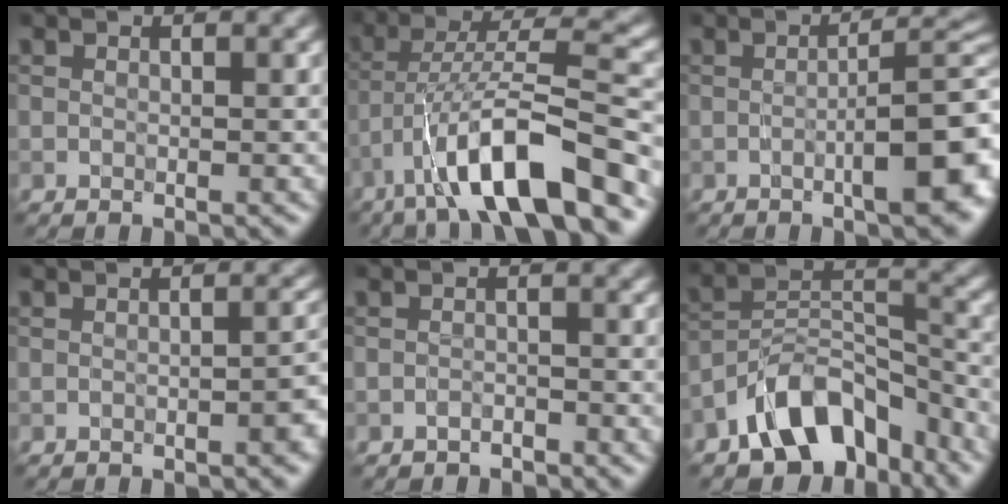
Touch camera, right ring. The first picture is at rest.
{"total": 11.1, "force": [-6.0, 2.3, 9.0], "torque": [-0.145, 0.019, -0.105]}
{"total": 8.6, "force": [-1.8, 2.3, 8.1], "torque": [-0.105, 0.002, -0.025]}
{"total": 2.2, "force": [-0.8, 0.6, 1.9], "torque": [-0.021, 0.008, -0.013]}
{"total": 1.1, "force": [-1.0, 0.4, 0.1], "torque": [0.001, 0.003, -0.018]}
{"total": 9.4, "force": [-6.3, 5.0, 4.9], "torque": [-0.063, 0.002, -0.121]}